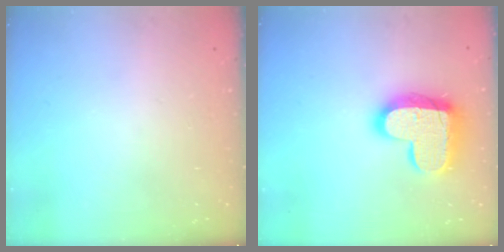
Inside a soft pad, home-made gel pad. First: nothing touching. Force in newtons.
{"total": 17.7, "press": 17.7, "slide": 1.2}